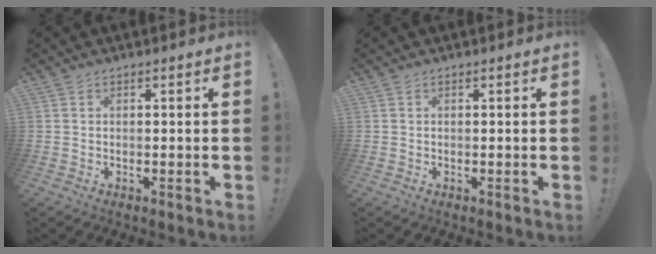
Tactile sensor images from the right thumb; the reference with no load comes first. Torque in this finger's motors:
{"motor_torque": [0.00, 0.00, 0.00, 0.00, 0.01]}